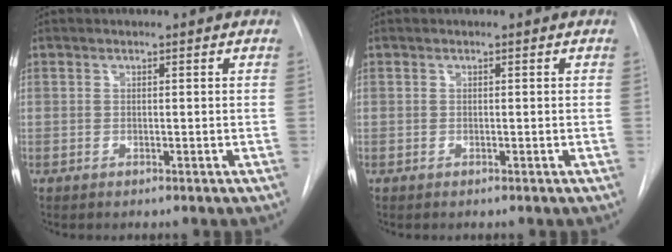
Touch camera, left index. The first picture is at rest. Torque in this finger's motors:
{"motor_torque": [-0.04, 0.05, -0.02, 0.00]}